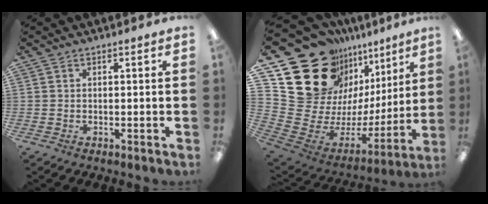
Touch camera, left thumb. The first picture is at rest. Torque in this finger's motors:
{"motor_torque": [2.48, 2.52, 1.14, -1.63, 0.07]}